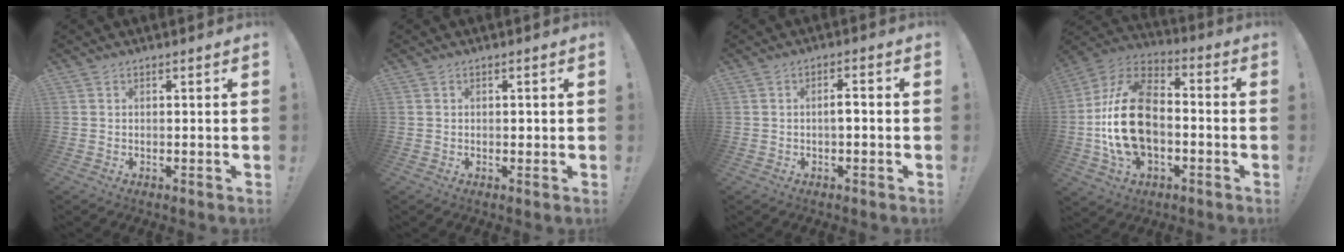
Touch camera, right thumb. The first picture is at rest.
{"total": 0.7, "force": [-0.2, 0.6, 0.3], "torque": [0.004, 0.000, -0.006]}
{"total": 2.8, "force": [-0.8, 0.7, 2.5], "torque": [-0.037, 0.005, -0.019]}
{"total": 22.7, "force": [-2.7, 15.0, 16.9], "torque": [-0.308, 0.032, -0.035]}